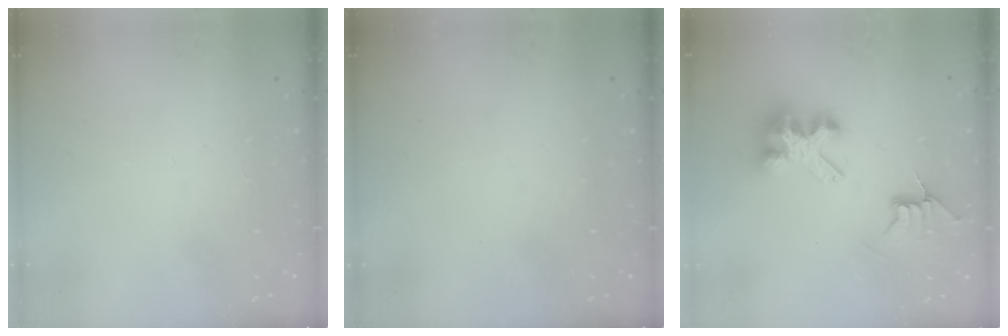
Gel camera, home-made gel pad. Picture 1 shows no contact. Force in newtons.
{"total": 0.0}
{"total": 8.3, "press": 8.3, "slide": 0.5}